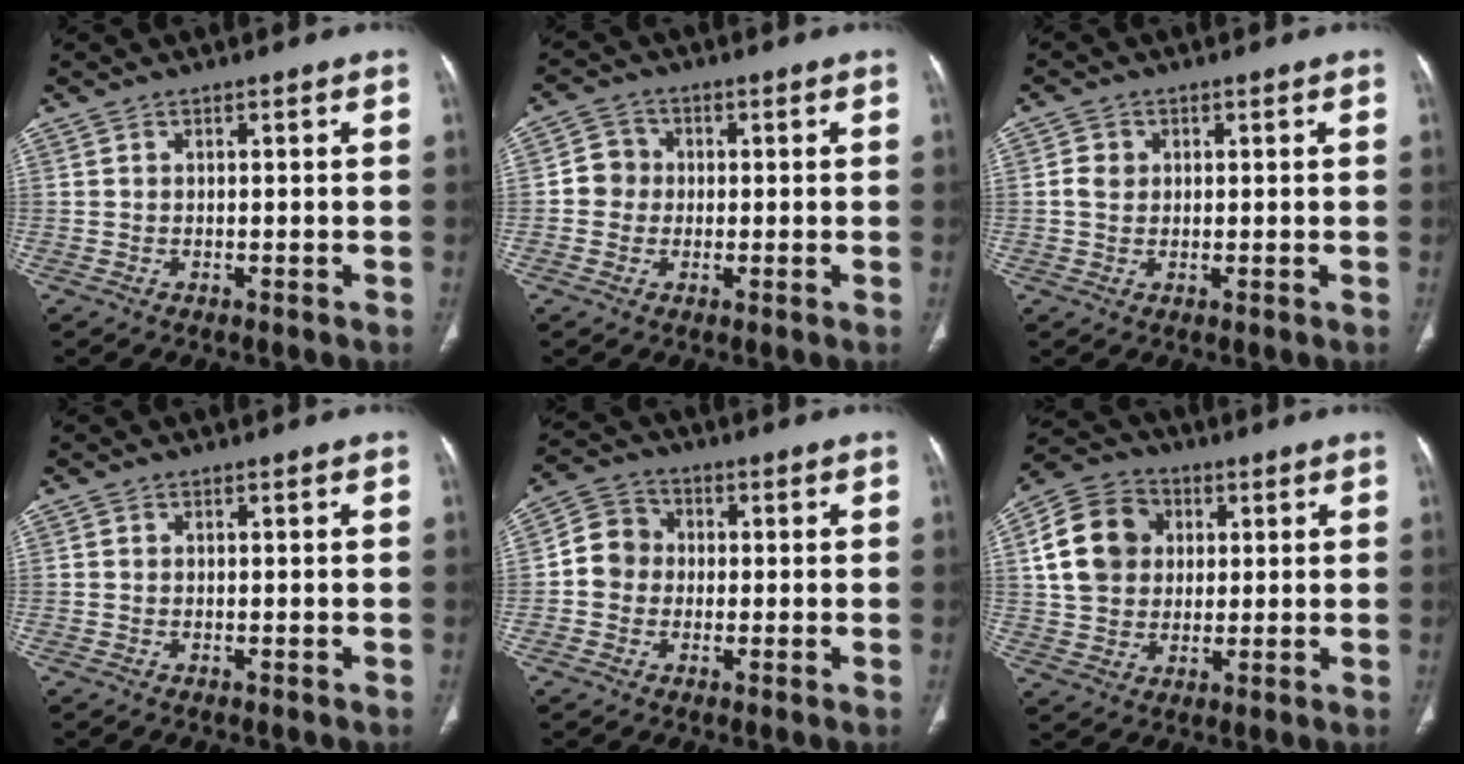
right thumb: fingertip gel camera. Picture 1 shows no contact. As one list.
[{"total": 4.3, "force": [-0.2, 4.1, 1.3], "torque": [0.000, 0.009, -0.012]}, {"total": 2.7, "force": [0.4, 2.3, 1.3], "torque": [-0.014, 0.004, 0.007]}, {"total": 0.0}, {"total": 6.9, "force": [-0.3, 6.3, 2.6], "torque": [-0.025, 0.021, -0.020]}, {"total": 13.2, "force": [2.7, 10.9, 6.9], "torque": [-0.111, 0.010, 0.044]}]